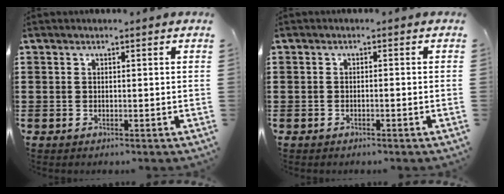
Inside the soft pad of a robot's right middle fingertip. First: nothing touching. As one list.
[{"total": 0.7, "force": [-0.5, 0.0, 0.4], "torque": [-0.010, -0.002, -0.009]}]